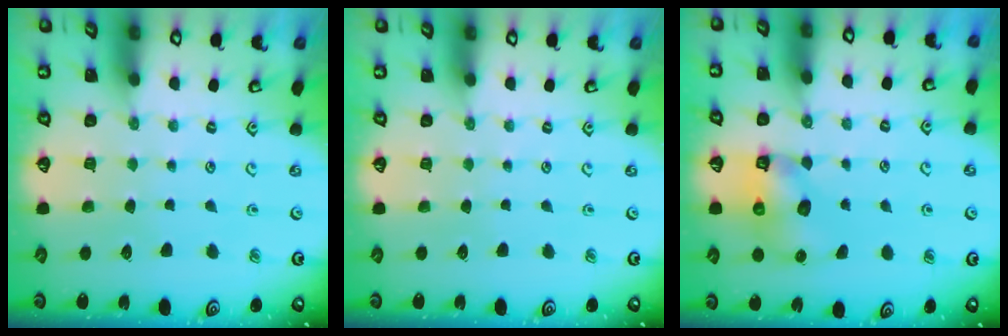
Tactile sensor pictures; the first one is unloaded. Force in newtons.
{"total": 0.0}
{"total": 9.3, "press": 9.3, "slide": 0.7}